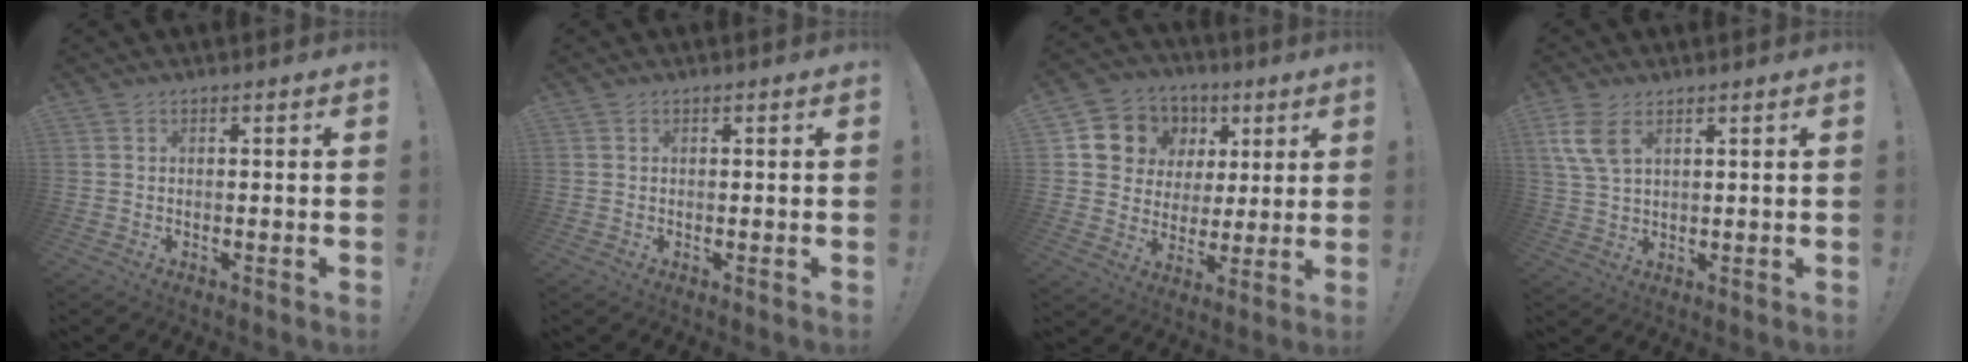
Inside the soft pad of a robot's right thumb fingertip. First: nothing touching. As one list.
[{"total": 0.0}, {"total": 10.6, "force": [3.7, 9.7, 2.1], "torque": [-0.034, -0.021, 0.087]}, {"total": 7.8, "force": [3.7, 4.4, 5.3], "torque": [-0.104, -0.011, 0.070]}]